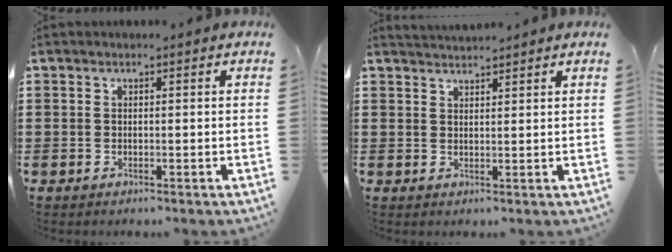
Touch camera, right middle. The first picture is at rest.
{"total": 2.1, "force": [2.1, -0.1, -0.2], "torque": [-0.002, -0.002, 0.041]}